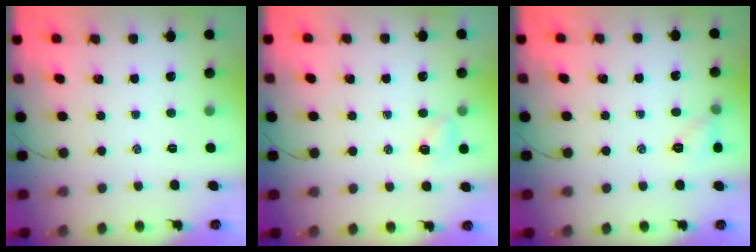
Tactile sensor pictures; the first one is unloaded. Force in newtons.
{"total": 5.3, "press": 5.1, "slide": 1.3}
{"total": 6.0, "press": 5.7, "slide": 1.7}